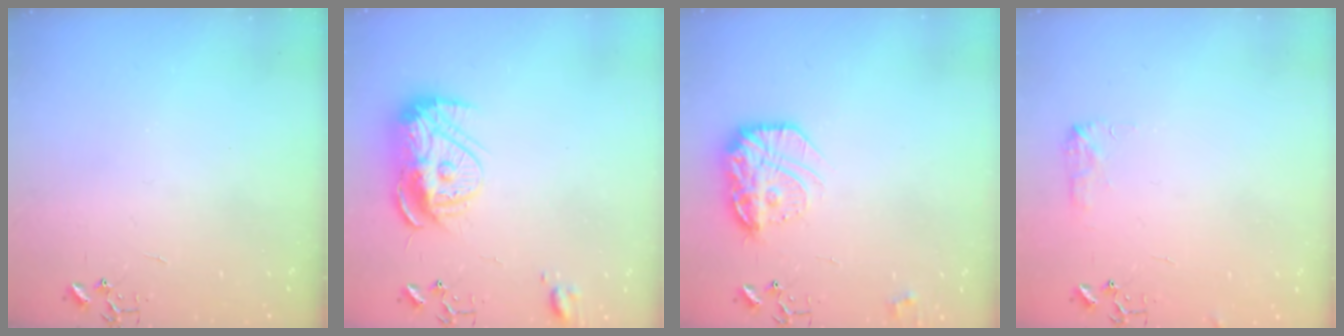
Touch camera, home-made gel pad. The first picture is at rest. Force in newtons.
{"total": 14.3, "press": 14.2, "slide": 1.2}
{"total": 17.7, "press": 17.6, "slide": 1.0}
{"total": 6.9, "press": 6.9, "slide": 0.3}